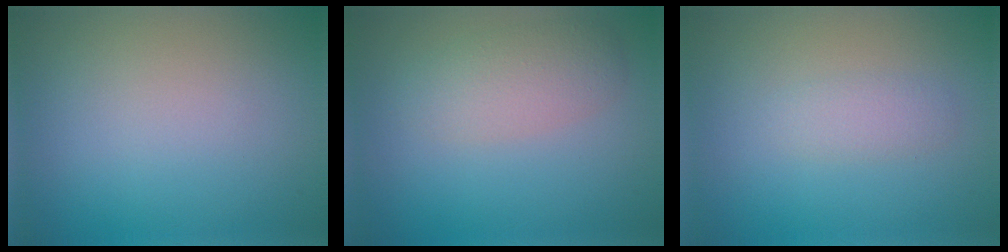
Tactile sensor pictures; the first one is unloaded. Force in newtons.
{"total": 2.9, "press": 2.9, "slide": 0.1}
{"total": 1.5, "press": 1.5, "slide": 0.0}